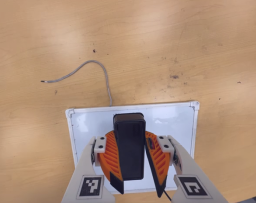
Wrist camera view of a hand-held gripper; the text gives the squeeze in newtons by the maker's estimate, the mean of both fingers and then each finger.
{"total": 10.7, "left": 10.1, "right": 11.4}